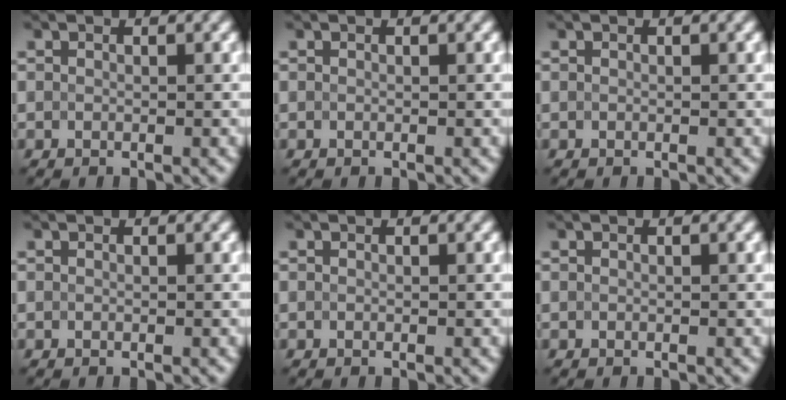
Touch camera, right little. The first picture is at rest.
{"total": 0.0}
{"total": 0.0}
{"total": 0.0}
{"total": 0.0}
{"total": 0.0}